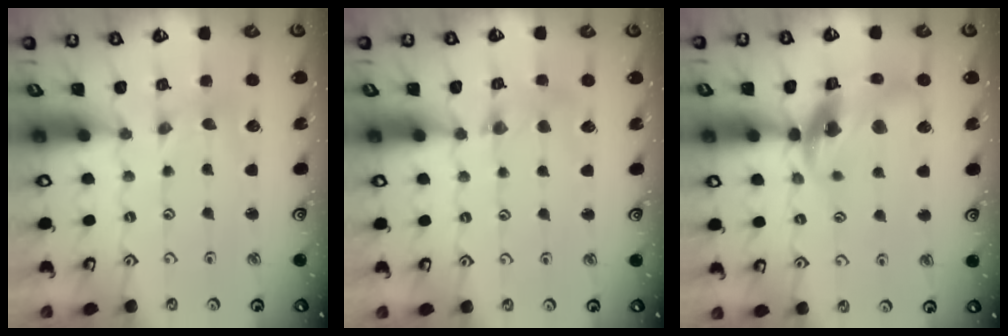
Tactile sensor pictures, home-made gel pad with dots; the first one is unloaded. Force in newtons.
{"total": 3.3, "press": 3.3, "slide": 0.4}
{"total": 14.2, "press": 14.1, "slide": 1.6}